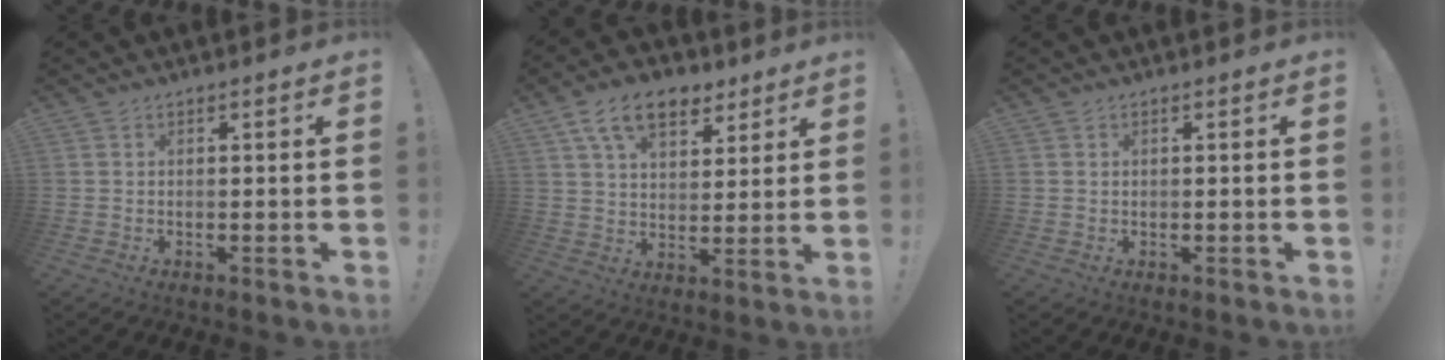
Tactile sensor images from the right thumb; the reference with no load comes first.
{"total": 13.6, "force": [7.6, 8.2, 7.7], "torque": [-0.129, -0.024, 0.144]}
{"total": 0.5, "force": [0.5, 0.2, 0.0], "torque": [0.000, 0.001, 0.010]}